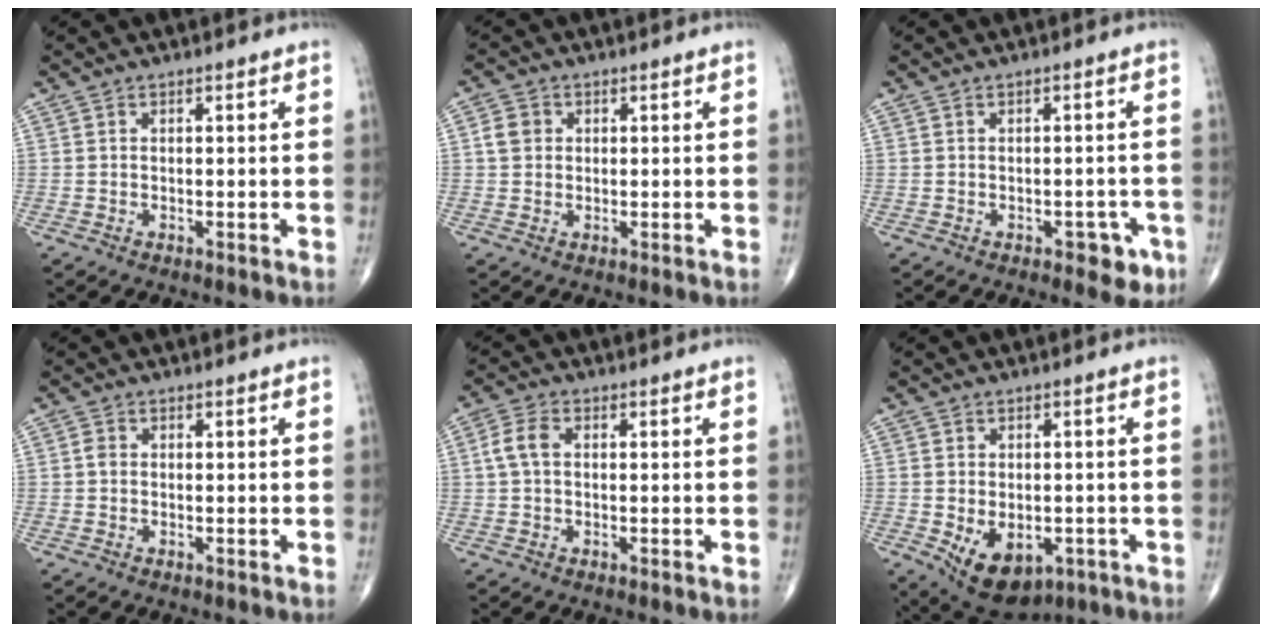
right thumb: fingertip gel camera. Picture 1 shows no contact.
{"total": 2.9, "force": [0.6, 2.6, 1.3], "torque": [-0.013, 0.003, 0.011]}
{"total": 4.5, "force": [-2.2, 2.5, 3.1], "torque": [-0.011, 0.008, -0.025]}
{"total": 1.2, "force": [-0.1, 1.0, 0.7], "torque": [-0.006, 0.003, -0.004]}
{"total": 4.2, "force": [0.5, 2.6, 3.3], "torque": [-0.076, 0.013, 0.006]}
{"total": 11.0, "force": [-4.0, 7.1, 7.4], "torque": [-0.094, 0.001, -0.043]}